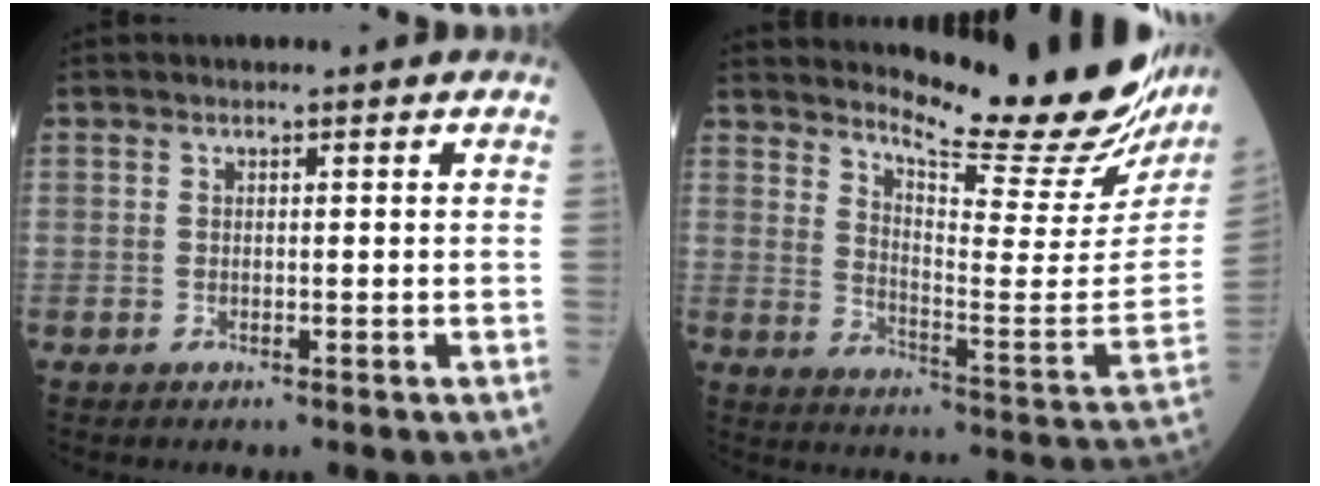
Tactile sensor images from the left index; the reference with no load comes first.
{"total": 22.5, "force": [20.1, 2.7, 9.7], "torque": [-0.152, -0.106, 0.259]}